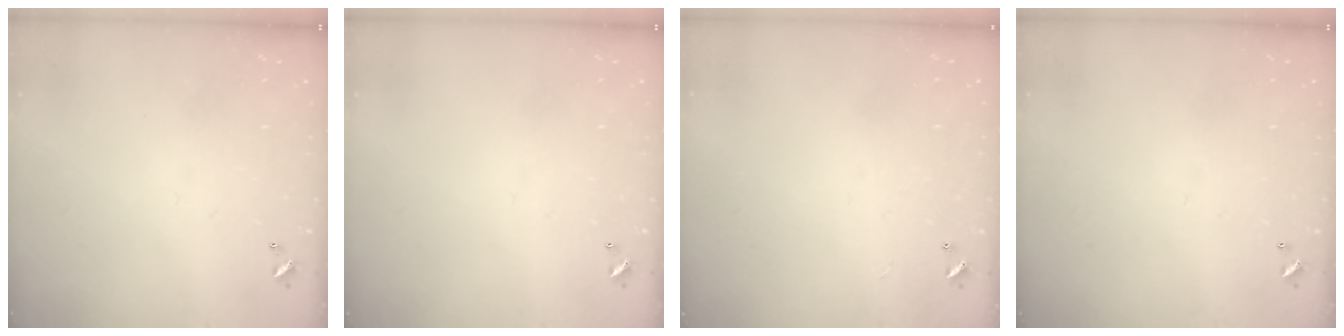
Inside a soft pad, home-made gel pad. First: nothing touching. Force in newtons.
{"total": 0.0}
{"total": 2.6, "press": 2.6, "slide": 0.3}
{"total": 0.0}